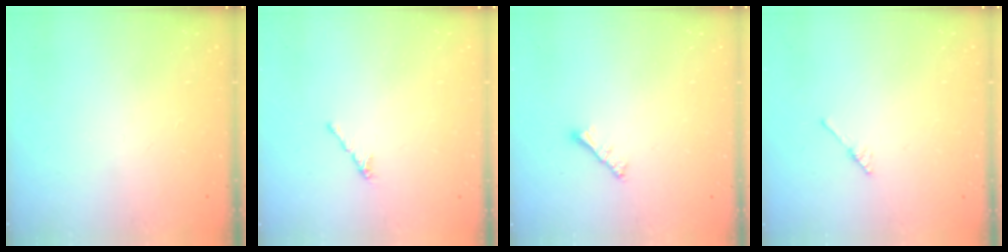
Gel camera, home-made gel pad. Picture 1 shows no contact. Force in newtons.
{"total": 1.7, "press": 1.6, "slide": 0.5}
{"total": 2.4, "press": 2.4, "slide": 0.6}
{"total": 1.9, "press": 1.8, "slide": 0.3}